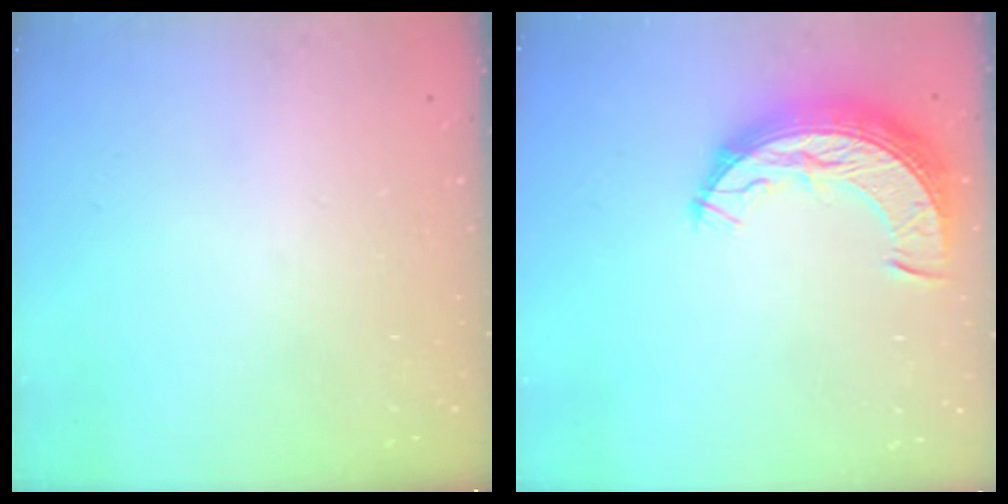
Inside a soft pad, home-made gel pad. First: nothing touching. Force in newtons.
{"total": 10.0, "press": 10.0, "slide": 0.7}